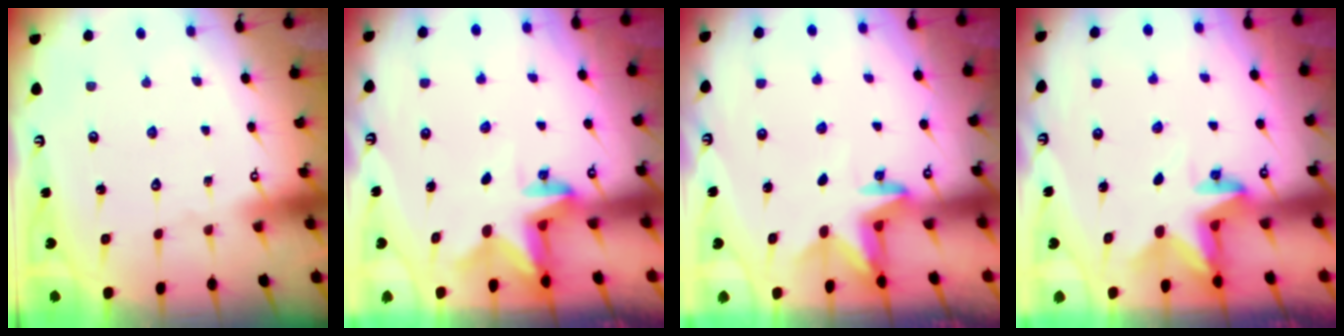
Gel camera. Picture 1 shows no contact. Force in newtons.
{"total": 2.5, "press": 2.4, "slide": 0.4}
{"total": 2.9, "press": 2.9, "slide": 0.5}
{"total": 2.8, "press": 2.8, "slide": 0.2}